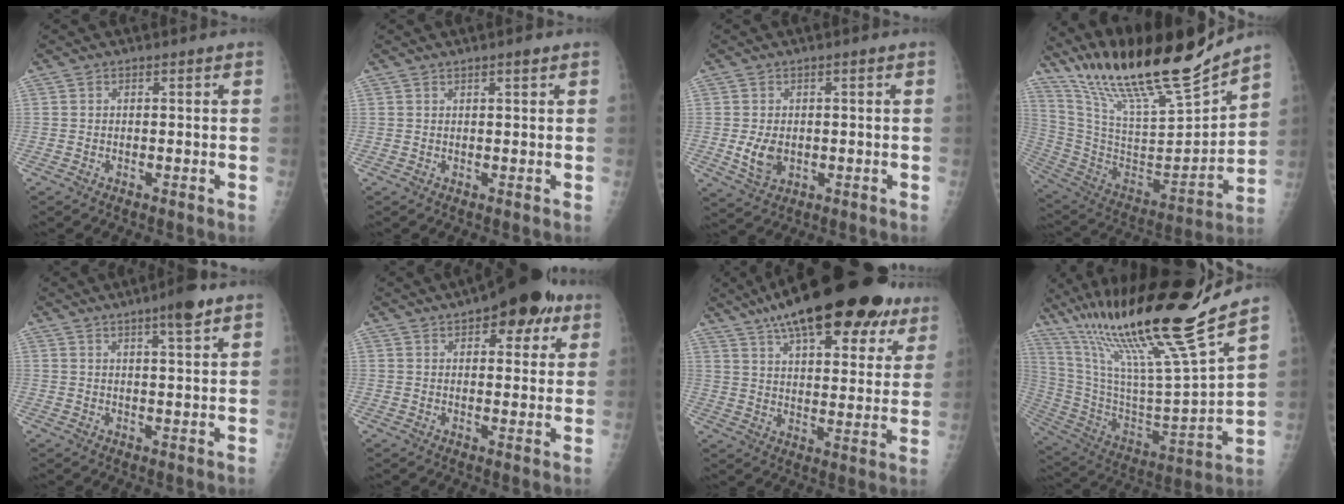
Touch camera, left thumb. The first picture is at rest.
{"total": 1.5, "force": [1.0, 0.2, 1.1], "torque": [-0.016, -0.004, 0.015]}
{"total": 4.8, "force": [-0.5, 3.4, 3.4], "torque": [-0.053, -0.007, 0.001]}
{"total": 24.6, "force": [21.3, 2.8, 12.0], "torque": [-0.186, -0.115, 0.374]}
{"total": 5.8, "force": [3.7, 0.7, 4.4], "torque": [-0.066, -0.015, 0.055]}
{"total": 12.2, "force": [6.5, 5.6, 8.6], "torque": [-0.075, -0.008, 0.084]}
{"total": 28.6, "force": [19.2, 10.3, 18.6], "torque": [-0.261, -0.033, 0.273]}
{"total": 30.3, "force": [21.8, 2.2, 21.0], "torque": [-0.365, -0.084, 0.389]}